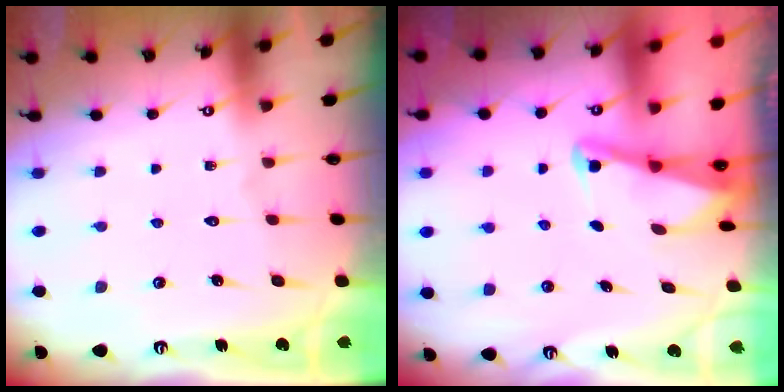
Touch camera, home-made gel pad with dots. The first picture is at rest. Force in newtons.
{"total": 2.0, "press": 2.0, "slide": 0.4}